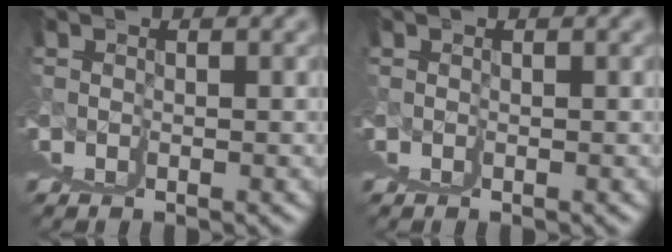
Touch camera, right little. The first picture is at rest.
{"total": 0.0}